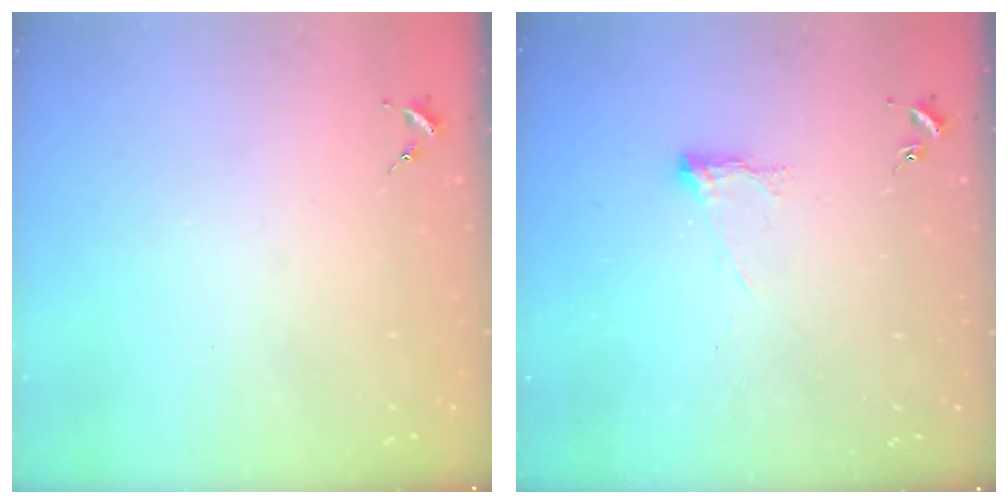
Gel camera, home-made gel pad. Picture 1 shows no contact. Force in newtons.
{"total": 5.7, "press": 5.6, "slide": 0.9}